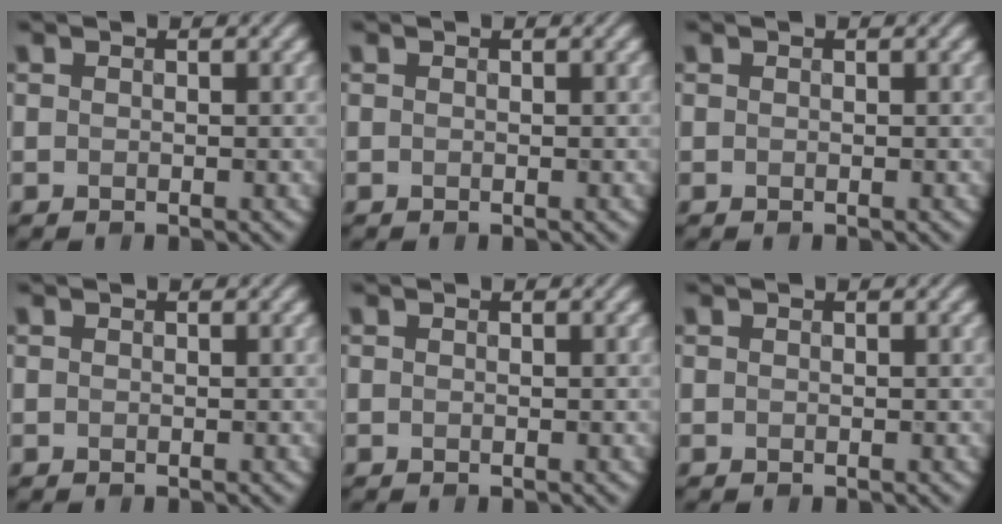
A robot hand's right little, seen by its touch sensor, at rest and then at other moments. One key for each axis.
{"total": 0.0}
{"total": 0.0}
{"total": 0.0}
{"total": 0.0}
{"total": 0.0}